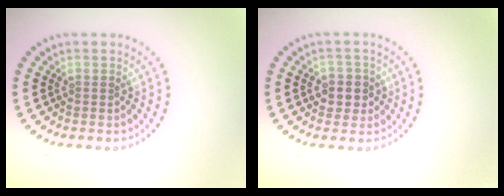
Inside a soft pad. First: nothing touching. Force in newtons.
{"total": 2.4, "press": 2.3, "slide": 0.8}